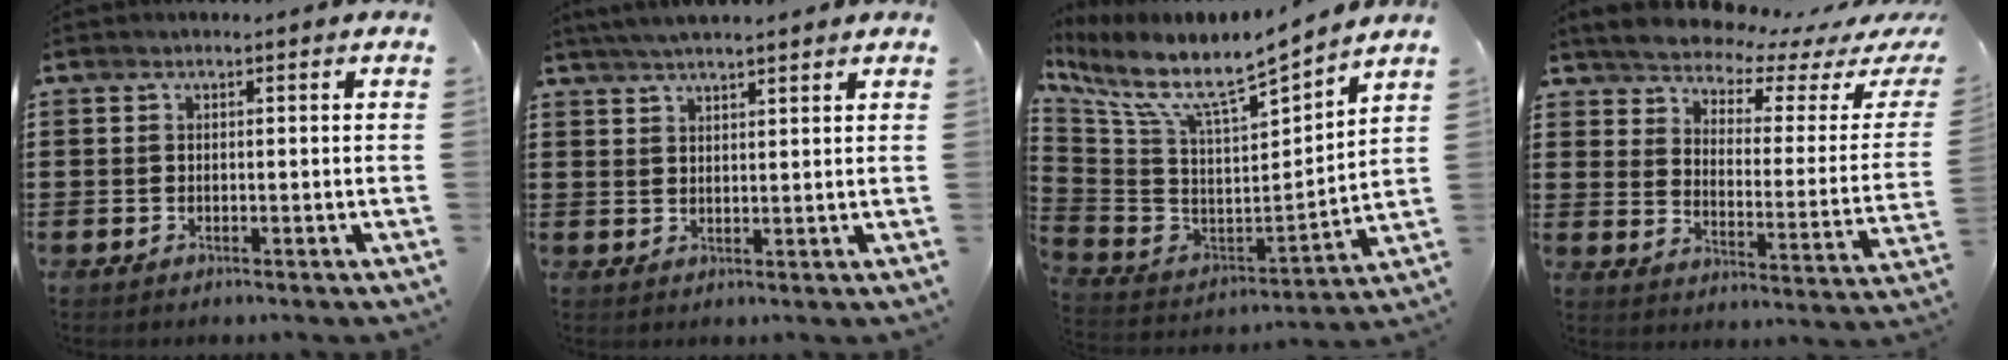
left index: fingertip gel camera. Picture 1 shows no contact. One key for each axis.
{"total": 3.0, "fx": 2.8, "fy": 0.0, "fz": 1.1, "tx": -0.029, "ty": 0.000, "tz": 0.051}
{"total": 7.6, "fx": 6.2, "fy": 1.0, "fz": 4.3, "tx": -0.113, "ty": -0.062, "tz": 0.099}
{"total": 4.1, "fx": 4.0, "fy": 0.0, "fz": 0.5, "tx": -0.038, "ty": -0.039, "tz": 0.063}